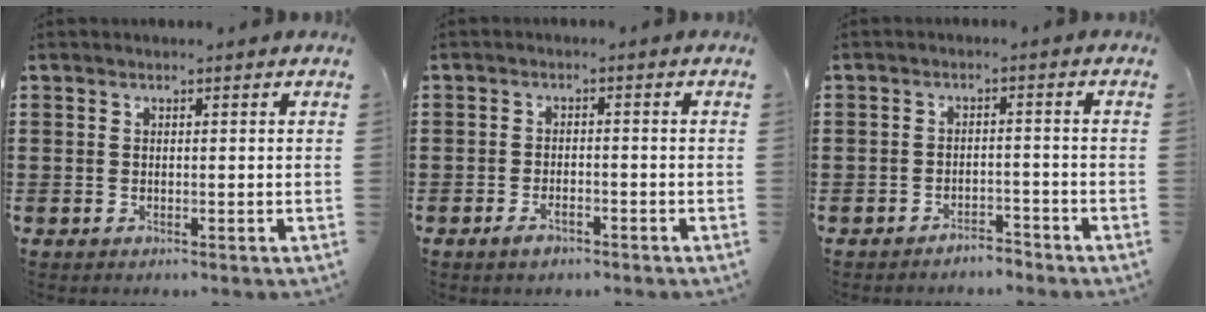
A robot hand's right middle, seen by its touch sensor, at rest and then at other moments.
{"total": 2.4, "force": [-1.6, 0.9, 1.6], "torque": [-0.034, -0.001, -0.032]}
{"total": 2.6, "force": [-2.6, 0.3, -0.1], "torque": [-0.006, 0.003, -0.056]}